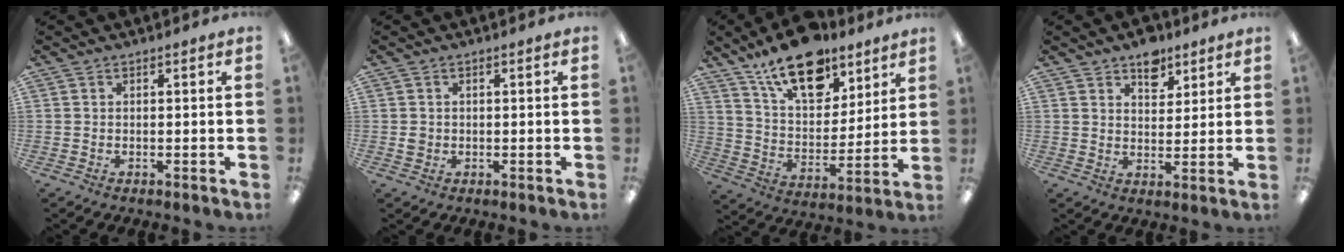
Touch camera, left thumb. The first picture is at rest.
{"total": 1.5, "force": [0.0, 1.3, 0.6], "torque": [-0.013, 0.004, -0.001]}
{"total": 18.9, "force": [13.1, 9.2, 10.1], "torque": [-0.168, -0.066, 0.230]}
{"total": 7.0, "force": [5.0, 4.0, 2.8], "torque": [-0.022, -0.024, 0.085]}